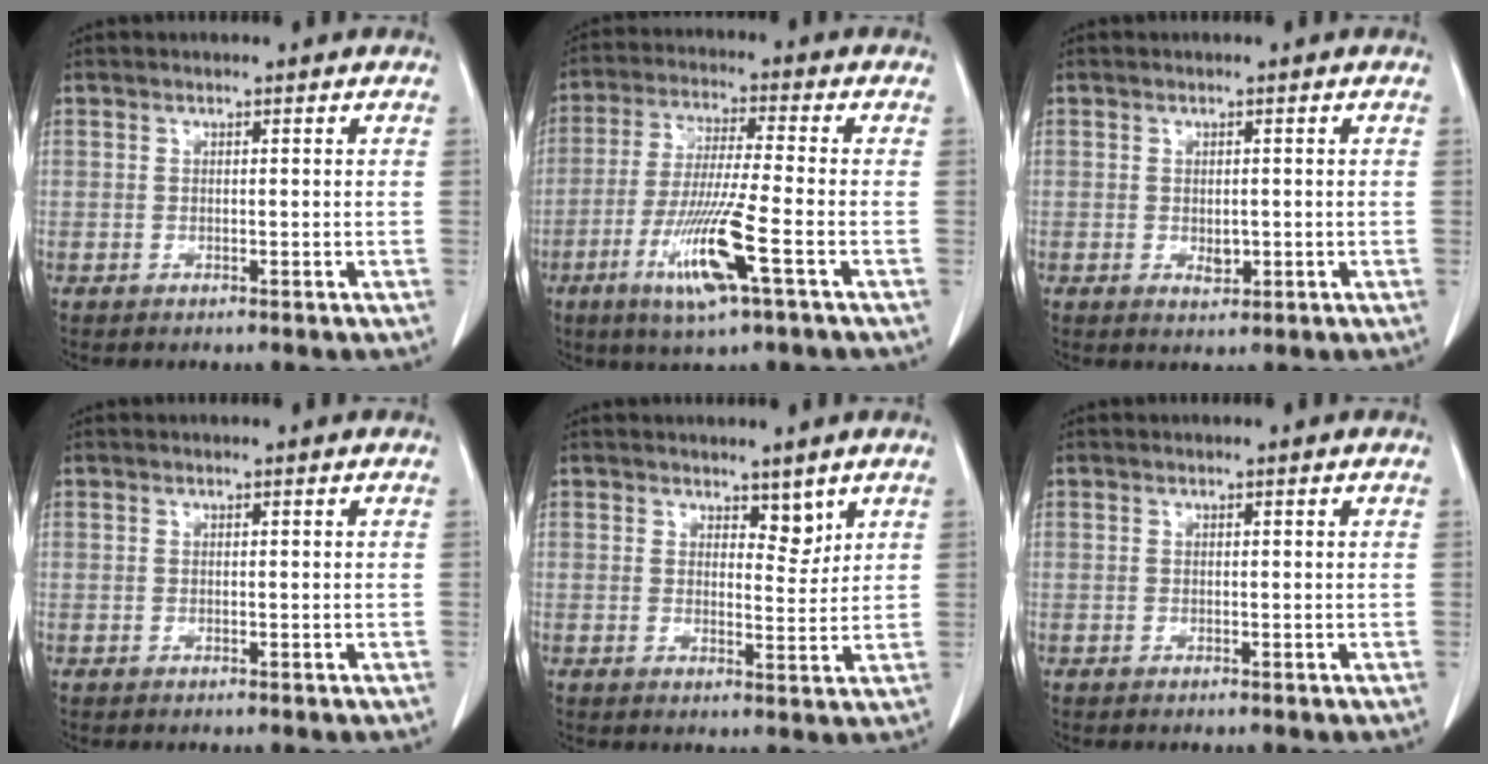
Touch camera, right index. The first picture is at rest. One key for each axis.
{"total": 11.6, "fx": -4.7, "fy": 0.0, "fz": 10.6, "tx": -0.212, "ty": -0.023, "tz": -0.090}
{"total": 1.8, "fx": -0.3, "fy": 1.1, "fz": 1.4, "tx": -0.022, "ty": -0.003, "tz": 0.001}
{"total": 0.0}
{"total": 3.0, "fx": 2.2, "fy": 1.4, "fz": 1.6, "tx": -0.016, "ty": -0.010, "tz": 0.036}
{"total": 0.0}